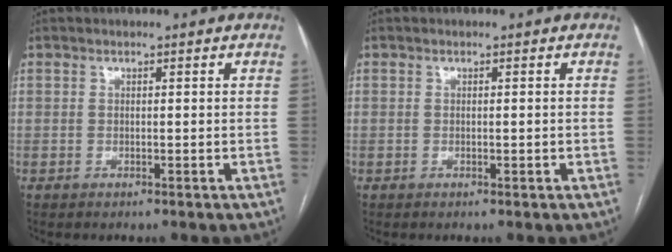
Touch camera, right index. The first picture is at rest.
{"total": 0.5, "force": [-0.1, 0.2, 0.5], "torque": [-0.012, -0.001, 0.005]}